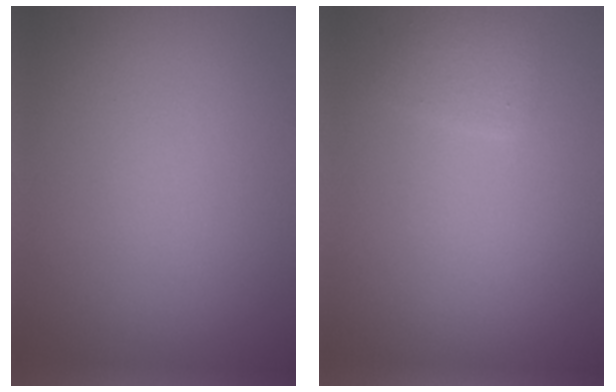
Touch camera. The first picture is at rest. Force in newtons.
{"total": 1.1, "press": 1.1, "slide": 0.2}